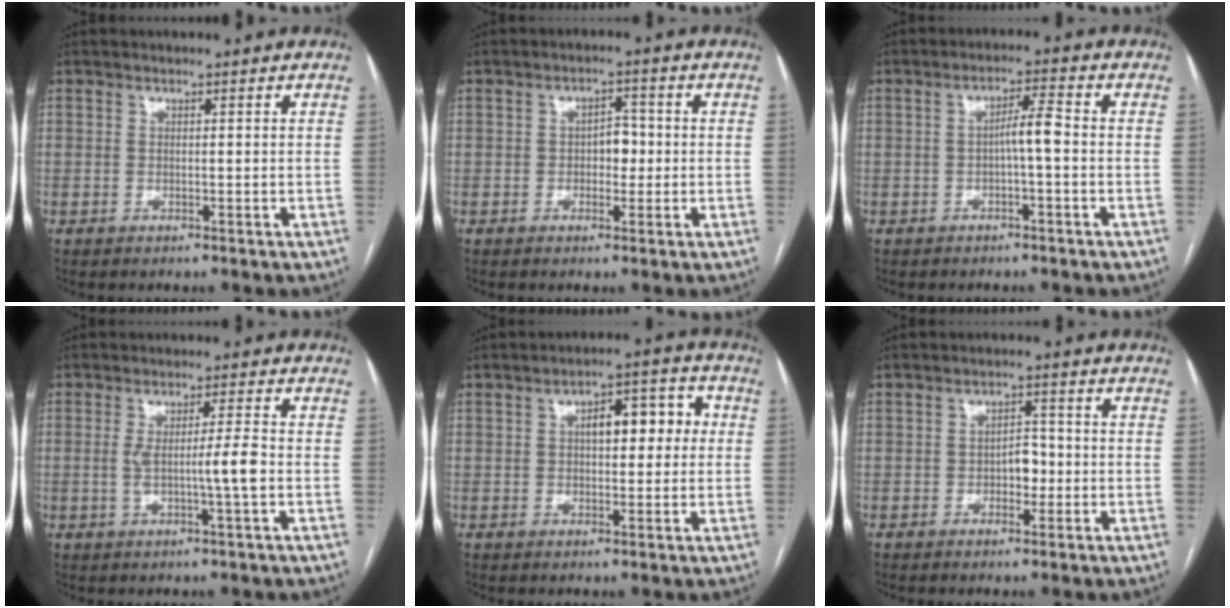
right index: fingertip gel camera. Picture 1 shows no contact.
{"total": 3.4, "force": [-0.3, 2.0, 2.7], "torque": [-0.035, 0.009, -0.005]}
{"total": 3.7, "force": [-0.6, 0.2, 3.7], "torque": [-0.060, 0.010, -0.009]}
{"total": 5.3, "force": [-0.7, -0.5, 5.2], "torque": [-0.091, -0.001, -0.011]}
{"total": 7.6, "force": [1.2, 3.4, 6.7], "torque": [-0.090, 0.032, 0.018]}
{"total": 3.2, "force": [-0.8, 1.8, 2.6], "torque": [-0.034, 0.008, -0.012]}